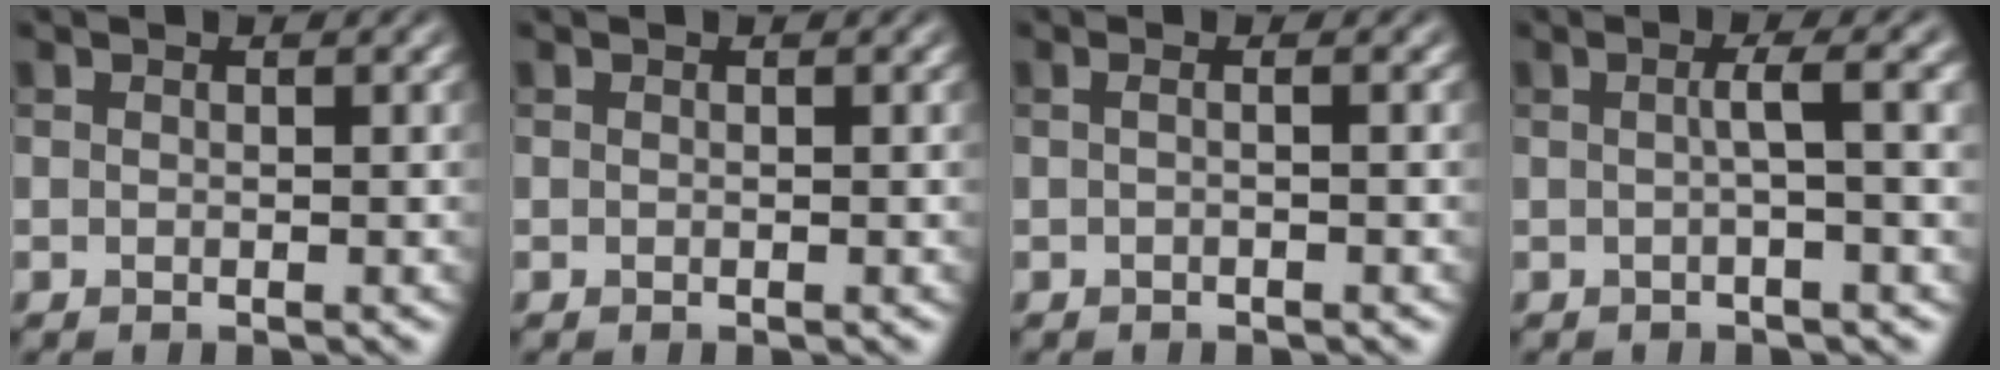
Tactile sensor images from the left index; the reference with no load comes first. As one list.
[{"total": 0.0}, {"total": 1.9, "force": [0.3, 0.9, 1.6], "torque": [-0.008, -0.005, -0.017]}, {"total": 3.3, "force": [0.2, 0.7, 3.2], "torque": [-0.042, 0.009, -0.004]}]